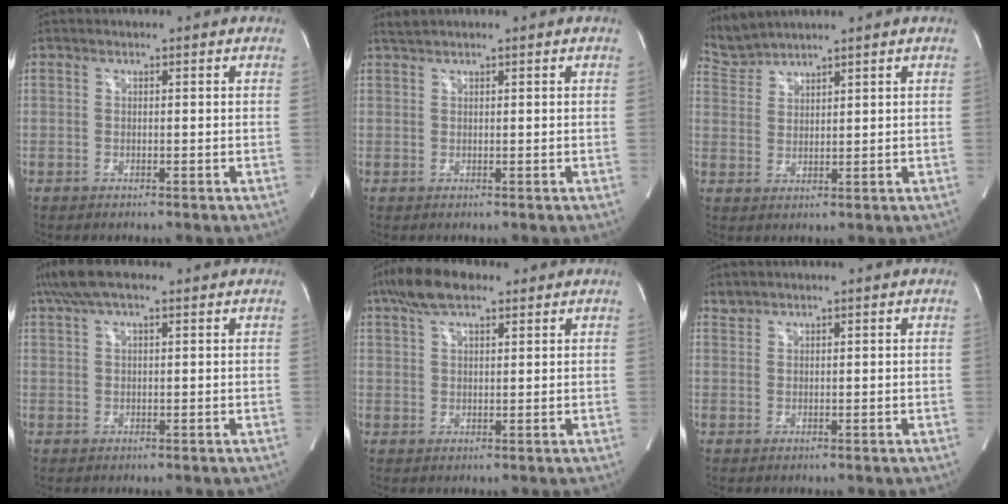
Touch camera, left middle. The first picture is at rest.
{"total": 1.0, "force": [1.0, -0.2, 0.3], "torque": [-0.015, 0.012, 0.026]}
{"total": 3.8, "force": [3.7, -0.4, -0.5], "torque": [-0.002, 0.011, 0.084]}
{"total": 6.9, "force": [4.8, 1.9, 4.7], "torque": [-0.100, 0.035, 0.085]}
{"total": 7.5, "force": [5.1, 2.6, 4.9], "torque": [-0.101, 0.023, 0.092]}
{"total": 1.1, "force": [1.1, 0.1, -0.1], "torque": [-0.003, 0.006, 0.026]}